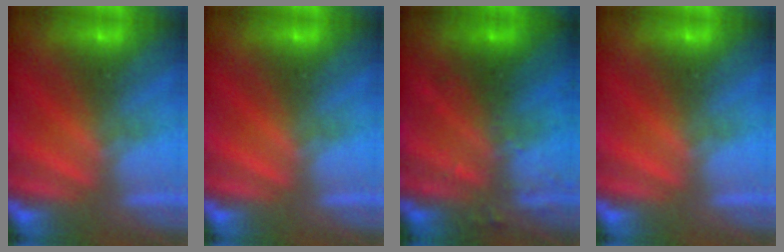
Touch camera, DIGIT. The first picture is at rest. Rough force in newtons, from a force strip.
{"total": 0.0}
{"total": 2.9}
{"total": 0.0}